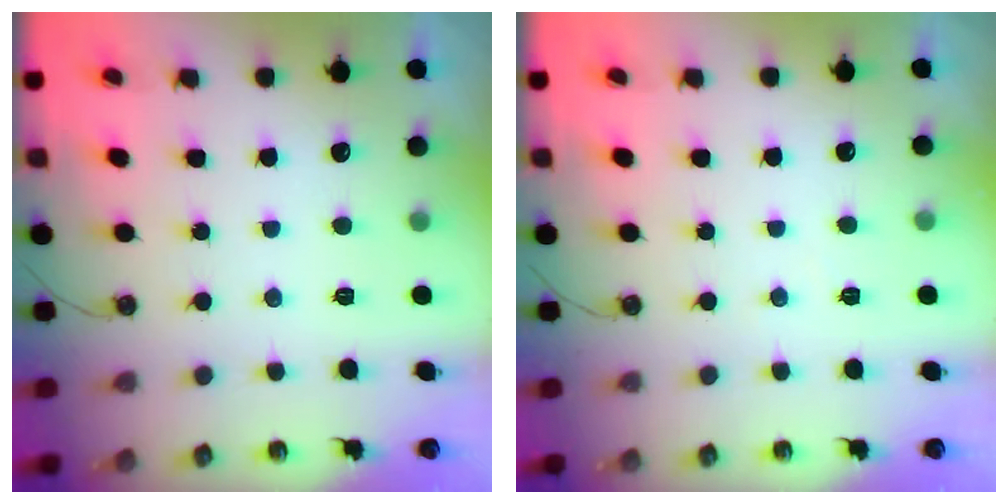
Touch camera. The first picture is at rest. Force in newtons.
{"total": 2.8, "press": 2.8, "slide": 0.5}